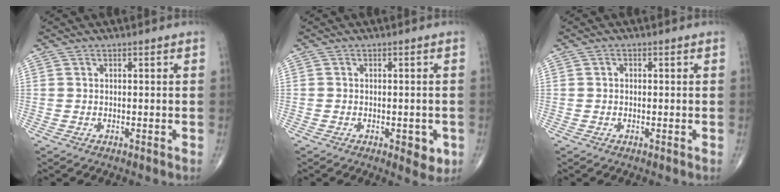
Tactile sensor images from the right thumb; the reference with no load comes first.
{"total": 4.0, "force": [-1.4, 2.0, 3.2], "torque": [-0.025, -0.003, -0.015]}
{"total": 0.7, "force": [0.0, 0.6, 0.5], "torque": [-0.005, 0.003, -0.001]}